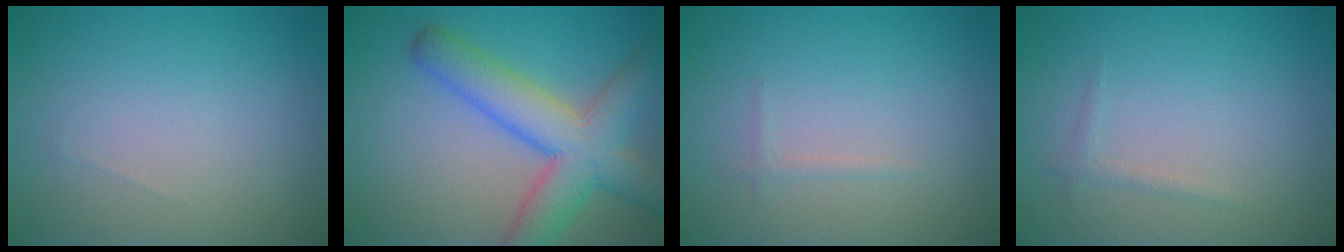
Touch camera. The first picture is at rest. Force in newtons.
{"total": 7.6, "press": 7.6, "slide": 0.4}
{"total": 0.5, "press": 0.5, "slide": 0.1}
{"total": 0.7, "press": 0.7, "slide": 0.1}